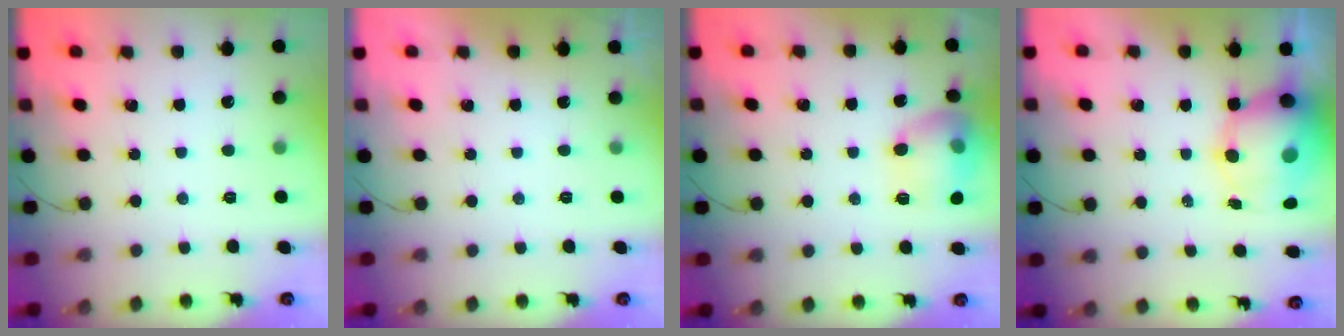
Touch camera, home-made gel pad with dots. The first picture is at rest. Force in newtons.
{"total": 0.0}
{"total": 14.9, "press": 14.8, "slide": 1.4}
{"total": 11.9, "press": 11.5, "slide": 3.0}